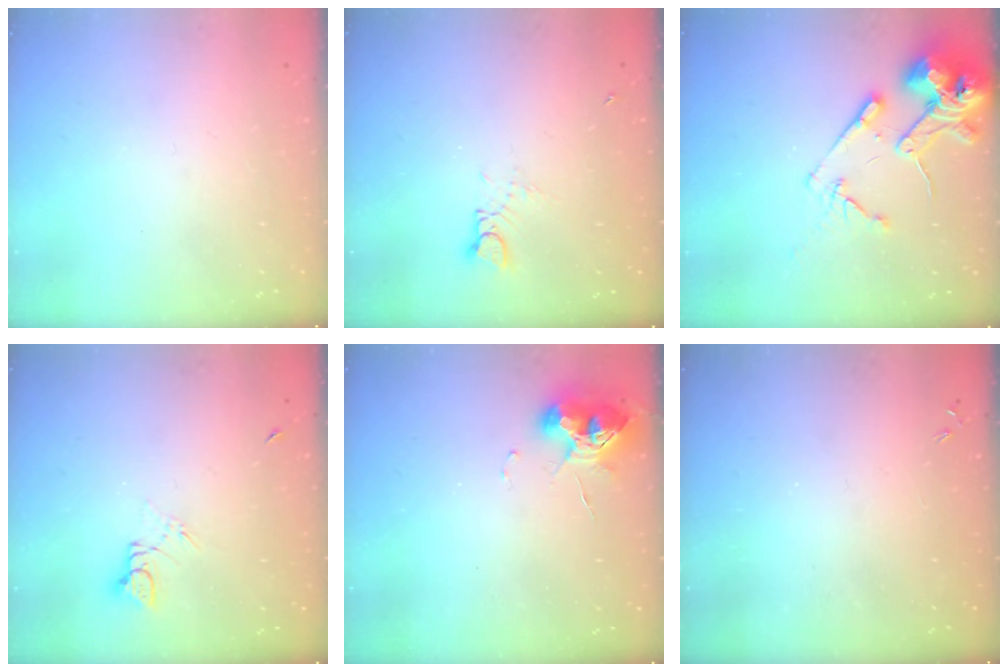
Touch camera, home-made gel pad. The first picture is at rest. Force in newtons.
{"total": 2.7, "press": 2.7, "slide": 0.2}
{"total": 13.9, "press": 13.8, "slide": 1.8}
{"total": 1.5, "press": 1.5, "slide": 0.2}
{"total": 9.3, "press": 9.2, "slide": 1.3}
{"total": 0.0}